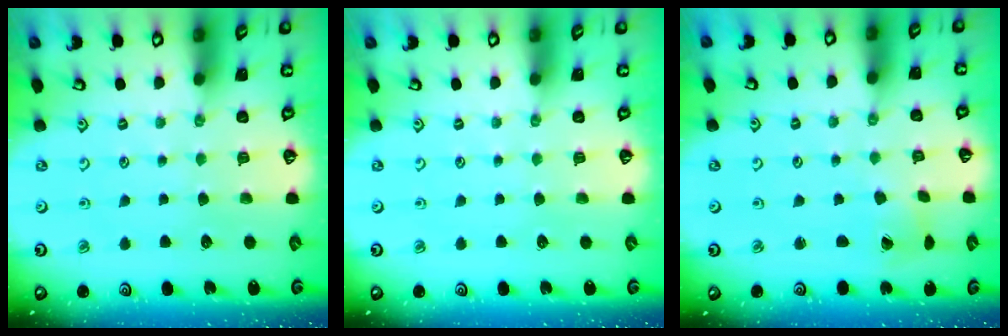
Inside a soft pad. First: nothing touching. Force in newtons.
{"total": 0.0}
{"total": 1.6, "press": 1.5, "slide": 0.3}